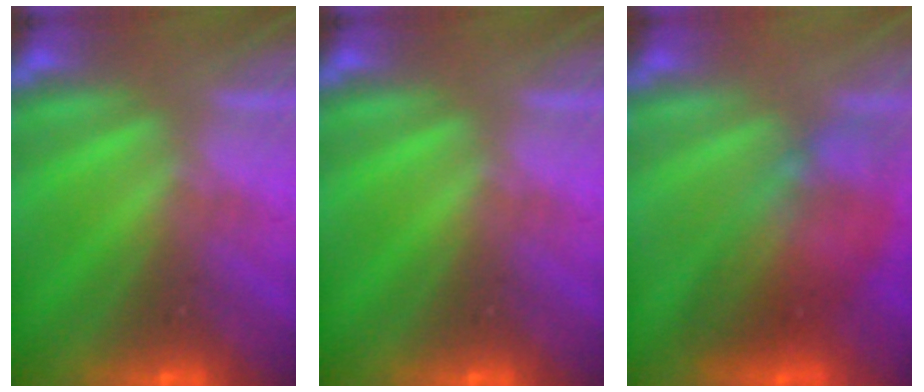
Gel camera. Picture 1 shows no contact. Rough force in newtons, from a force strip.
{"total": 0.0}
{"total": 7.5}